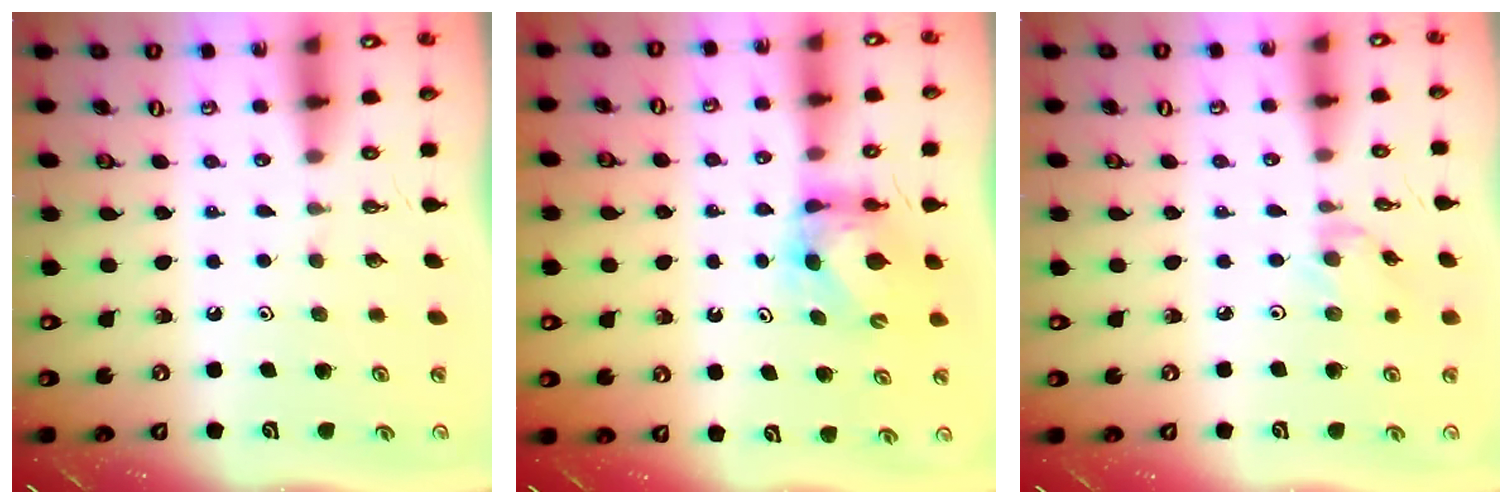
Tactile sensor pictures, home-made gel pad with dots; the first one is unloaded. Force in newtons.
{"total": 5.4, "press": 5.4, "slide": 0.5}
{"total": 2.4, "press": 2.4, "slide": 0.3}